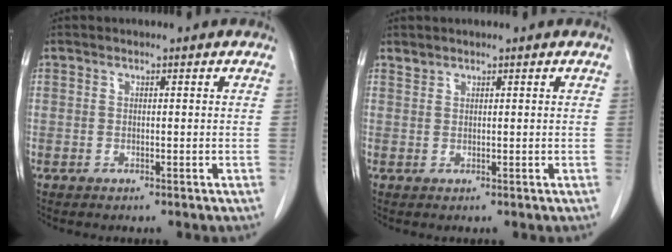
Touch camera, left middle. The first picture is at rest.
{"total": 0.7, "force": [0.7, 0.1, -0.1], "torque": [-0.003, 0.001, 0.015]}